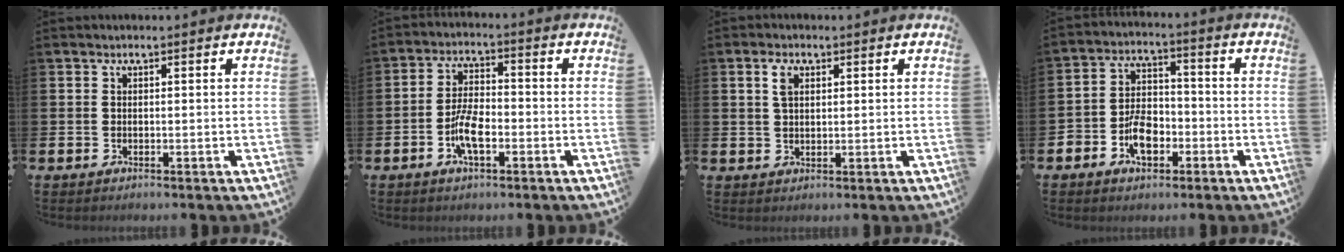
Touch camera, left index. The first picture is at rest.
{"total": 5.4, "force": [-1.8, 2.1, 4.6], "torque": [-0.100, 0.002, -0.038]}
{"total": 2.8, "force": [1.6, 1.5, 1.7], "torque": [-0.019, -0.002, 0.024]}
{"total": 5.9, "force": [-2.6, 3.8, 3.7], "torque": [-0.073, 0.013, -0.049]}